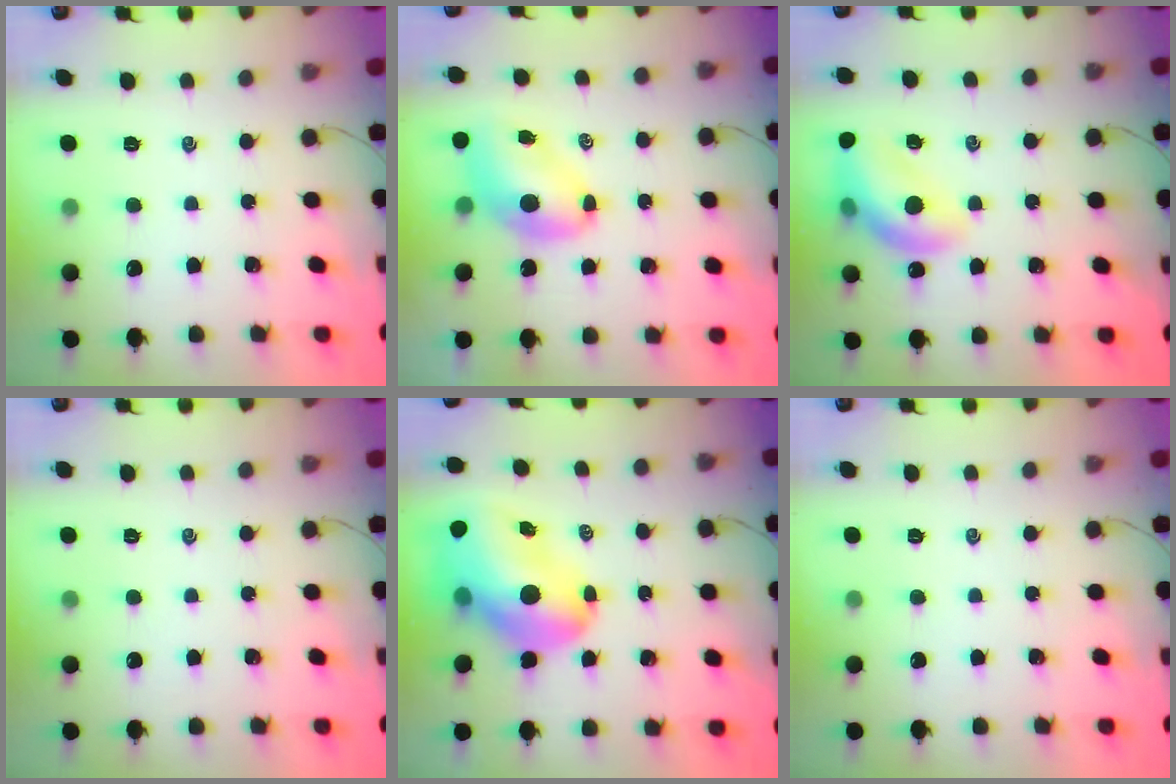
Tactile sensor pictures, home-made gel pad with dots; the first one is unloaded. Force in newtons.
{"total": 7.6, "press": 7.5, "slide": 1.1}
{"total": 15.7, "press": 15.4, "slide": 3.3}
{"total": 0.0}
{"total": 16.9, "press": 16.2, "slide": 4.9}
{"total": 0.0}